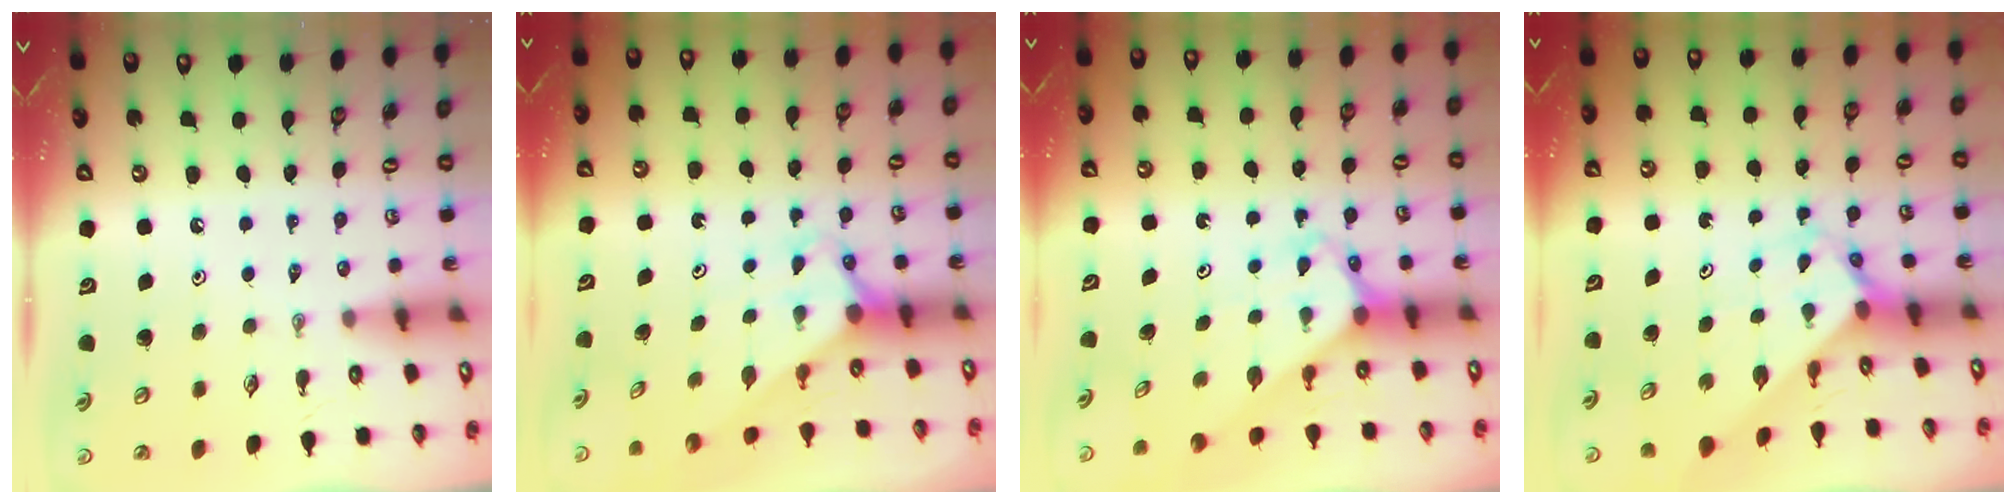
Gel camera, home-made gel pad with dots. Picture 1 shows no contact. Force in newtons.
{"total": 2.9, "press": 2.9, "slide": 0.0}
{"total": 2.8, "press": 2.8, "slide": 0.2}
{"total": 2.7, "press": 2.7, "slide": 0.2}